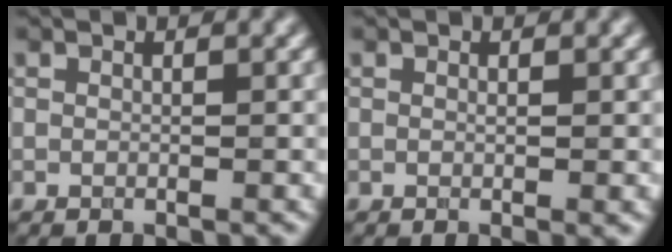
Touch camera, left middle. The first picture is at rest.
{"total": 0.7, "force": [0.0, 0.1, 0.7], "torque": [-0.009, -0.002, 0.000]}